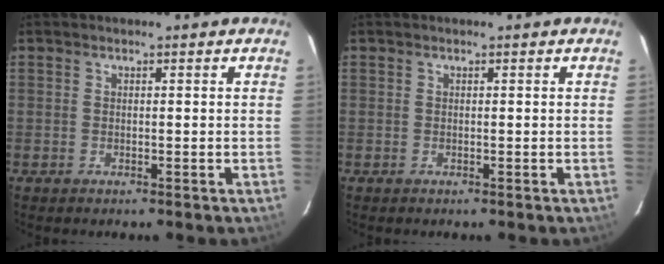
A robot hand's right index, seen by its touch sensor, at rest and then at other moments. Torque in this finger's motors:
{"motor_torque": [0.00, 0.00, 0.00, 0.00]}